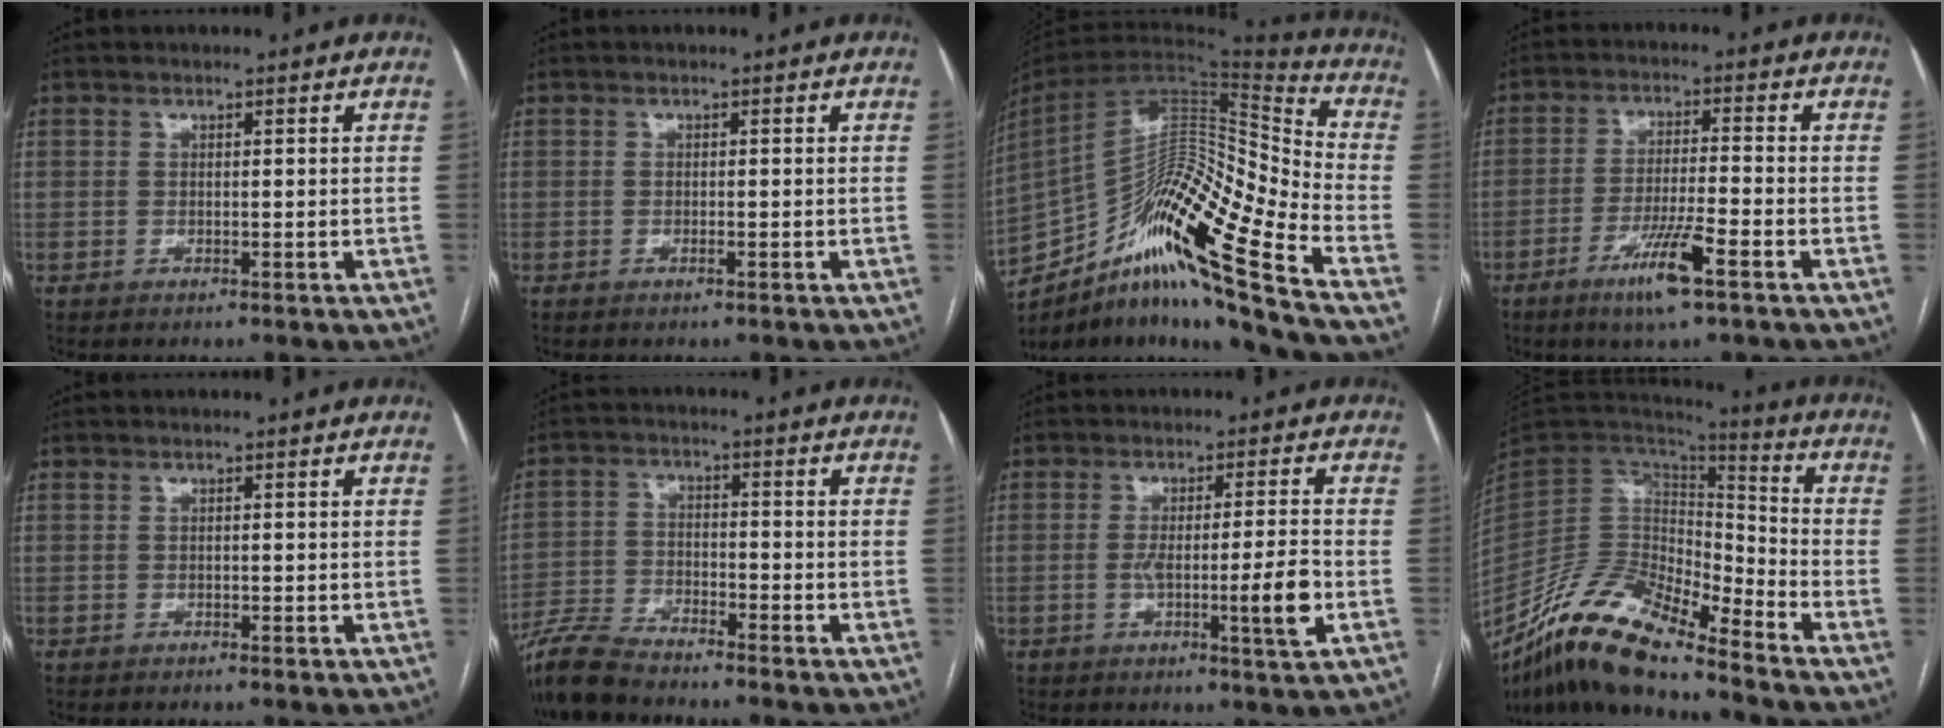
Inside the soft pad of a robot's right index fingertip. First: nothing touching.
{"total": 0.6, "force": [-0.3, 0.0, 0.5], "torque": [-0.012, 0.000, -0.004]}
{"total": 23.3, "force": [-15.0, 0.9, 17.9], "torque": [-0.303, 0.004, -0.271]}
{"total": 8.1, "force": [-4.5, 0.1, 6.7], "torque": [-0.127, -0.014, -0.081]}
{"total": 0.0}
{"total": 7.6, "force": [-6.9, 1.2, 2.7], "torque": [-0.058, -0.018, -0.135]}
{"total": 7.7, "force": [-2.1, -0.5, 7.4], "torque": [-0.125, -0.005, -0.032]}
{"total": 16.1, "force": [-12.8, 3.5, 9.2], "torque": [-0.166, 0.015, -0.237]}